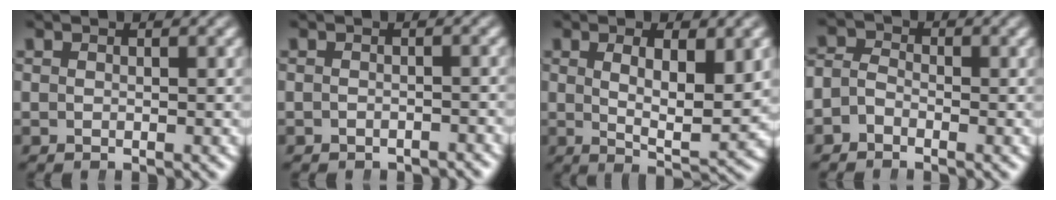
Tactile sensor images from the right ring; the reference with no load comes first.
{"total": 1.6, "force": [-1.6, 0.2, 0.1], "torque": [-0.004, -0.007, -0.023]}
{"total": 5.4, "force": [0.8, 1.6, 5.1], "torque": [-0.080, -0.017, 0.016]}
{"total": 3.3, "force": [-1.0, 2.8, 1.3], "torque": [-0.038, -0.014, -0.022]}